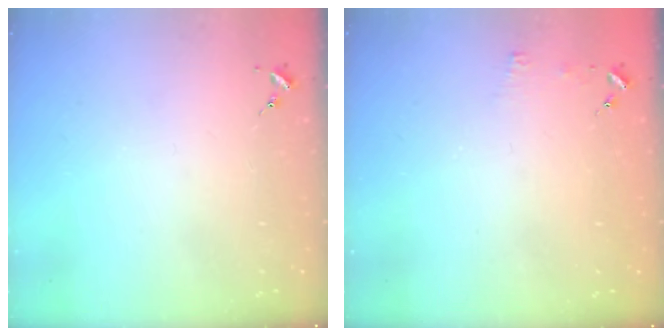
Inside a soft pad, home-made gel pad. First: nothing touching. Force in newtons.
{"total": 3.5, "press": 3.5, "slide": 0.3}